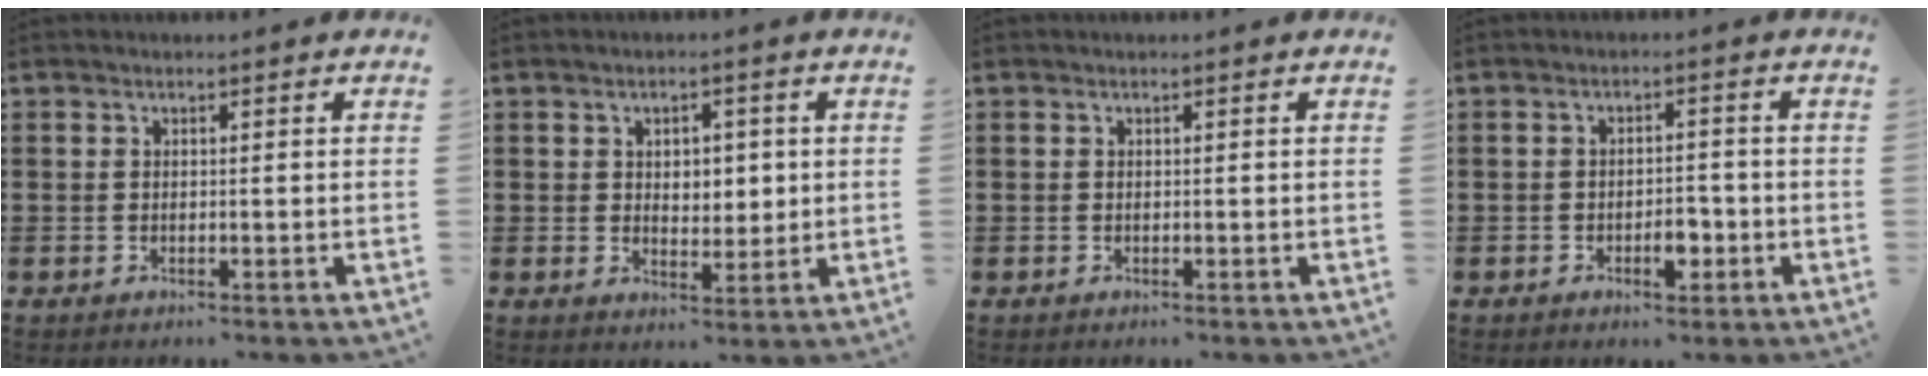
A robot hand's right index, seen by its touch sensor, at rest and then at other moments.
{"total": 3.8, "force": [0.7, 2.8, 2.6], "torque": [-0.042, 0.005, 0.007]}
{"total": 0.0}
{"total": 3.6, "force": [-1.5, 1.8, 2.8], "torque": [-0.049, 0.005, -0.026]}